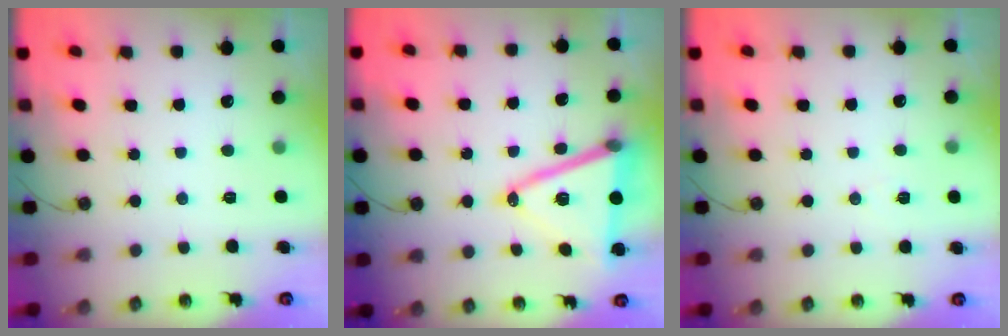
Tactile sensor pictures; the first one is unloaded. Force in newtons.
{"total": 17.3, "press": 16.9, "slide": 3.7}
{"total": 6.2, "press": 4.3, "slide": 4.4}